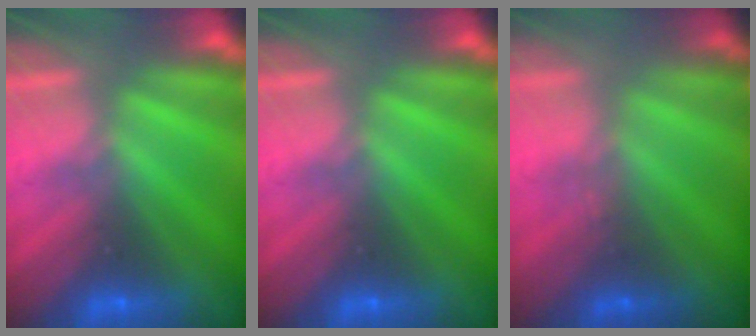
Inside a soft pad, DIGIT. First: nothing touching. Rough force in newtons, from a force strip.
{"total": 0.0}
{"total": 1.8}